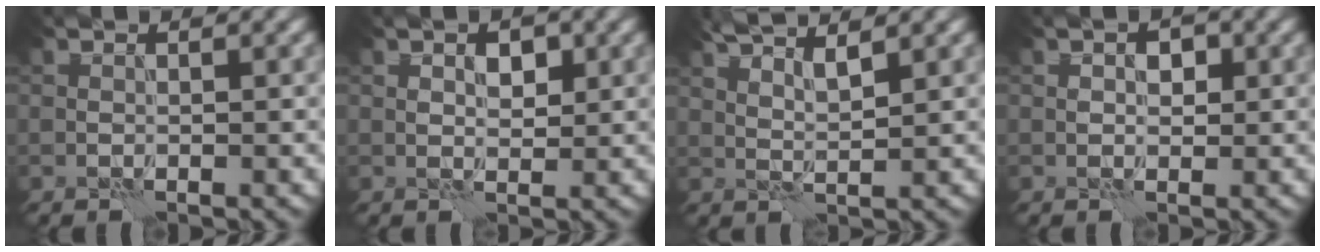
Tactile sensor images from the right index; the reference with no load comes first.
{"total": 2.1, "force": [0.8, 1.2, 1.6], "torque": [-0.022, 0.001, 0.011]}
{"total": 4.0, "force": [2.7, 0.8, 2.8], "torque": [-0.051, 0.006, 0.044]}
{"total": 2.1, "force": [0.4, 1.5, 1.5], "torque": [-0.019, 0.001, 0.005]}